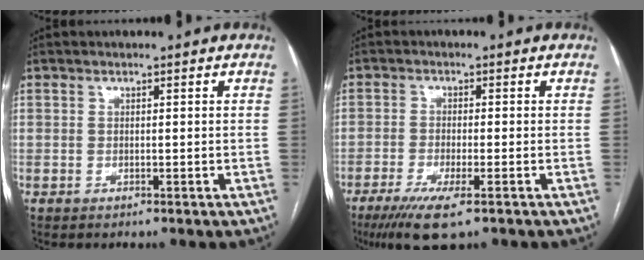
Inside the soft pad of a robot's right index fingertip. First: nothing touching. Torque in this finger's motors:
{"motor_torque": [0.90, -0.25, 0.43, 0.09]}